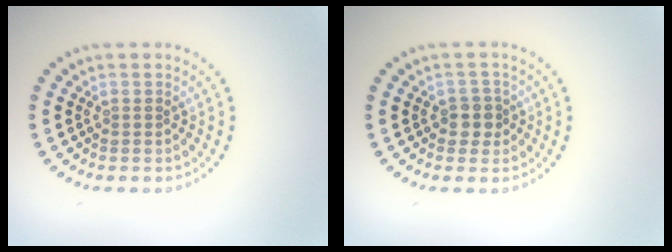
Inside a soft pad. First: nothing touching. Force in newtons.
{"total": 1.8, "press": 1.6, "slide": 0.9}